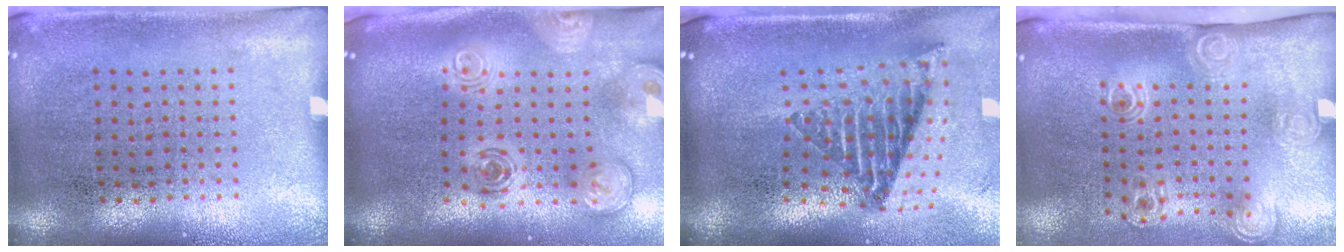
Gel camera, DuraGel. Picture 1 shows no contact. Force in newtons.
{"total": 2.5, "press": 1.8, "slide": 1.7}
{"total": 2.7, "press": 1.7, "slide": 2.1}
{"total": 2.2, "press": 1.6, "slide": 1.6}